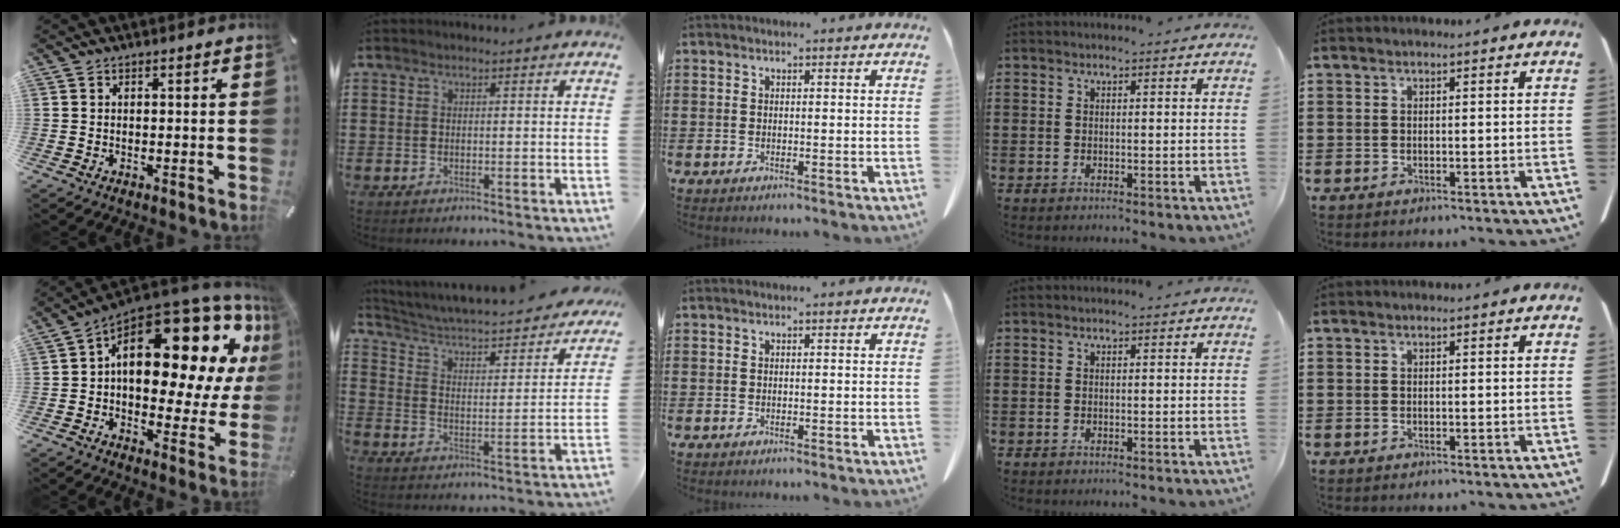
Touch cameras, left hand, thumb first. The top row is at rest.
{"thumb": {"total": 24.2, "force": [8.9, 12.4, 18.8], "torque": [-0.255, -0.081, 0.151]}, "index": {"total": 2.6, "force": [2.3, 0.2, 1.1], "torque": [-0.039, -0.033, 0.027]}}